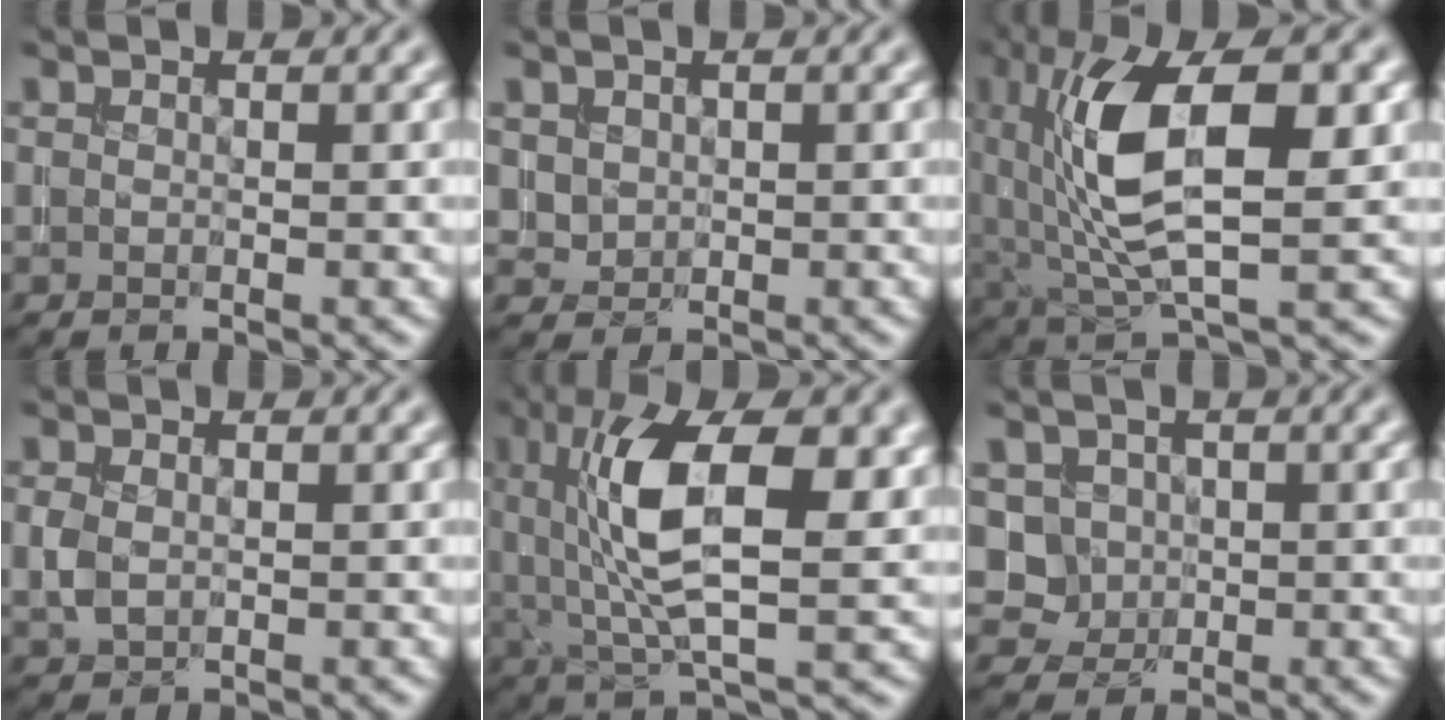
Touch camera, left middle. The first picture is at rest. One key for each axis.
{"total": 1.1, "fx": 0.4, "fy": 1.0, "fz": 0.2, "tx": -0.003, "ty": -0.003, "tz": 0.015}
{"total": 11.1, "fx": 1.8, "fy": 4.5, "fz": 10.0, "tx": -0.185, "ty": 0.008, "tz": 0.031}
{"total": 1.6, "fx": 0.1, "fy": 1.3, "fz": 1.0, "tx": -0.027, "ty": 0.002, "tz": 0.005}
{"total": 10.9, "fx": 2.2, "fy": 4.1, "fz": 9.9, "tx": -0.175, "ty": 0.008, "tz": 0.039}
{"total": 3.3, "fx": 0.9, "fy": 3.0, "fz": 1.1, "tx": -0.024, "ty": -0.001, "tz": 0.029}